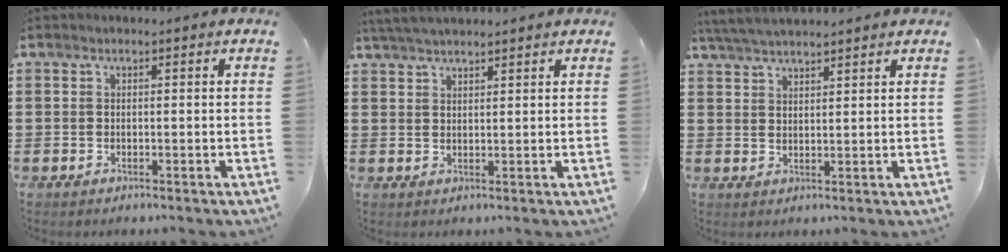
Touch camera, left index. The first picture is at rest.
{"total": 3.2, "force": [2.9, 0.3, 1.2], "torque": [-0.030, 0.001, 0.056]}
{"total": 4.0, "force": [3.8, 0.2, 1.3], "torque": [-0.036, -0.006, 0.071]}